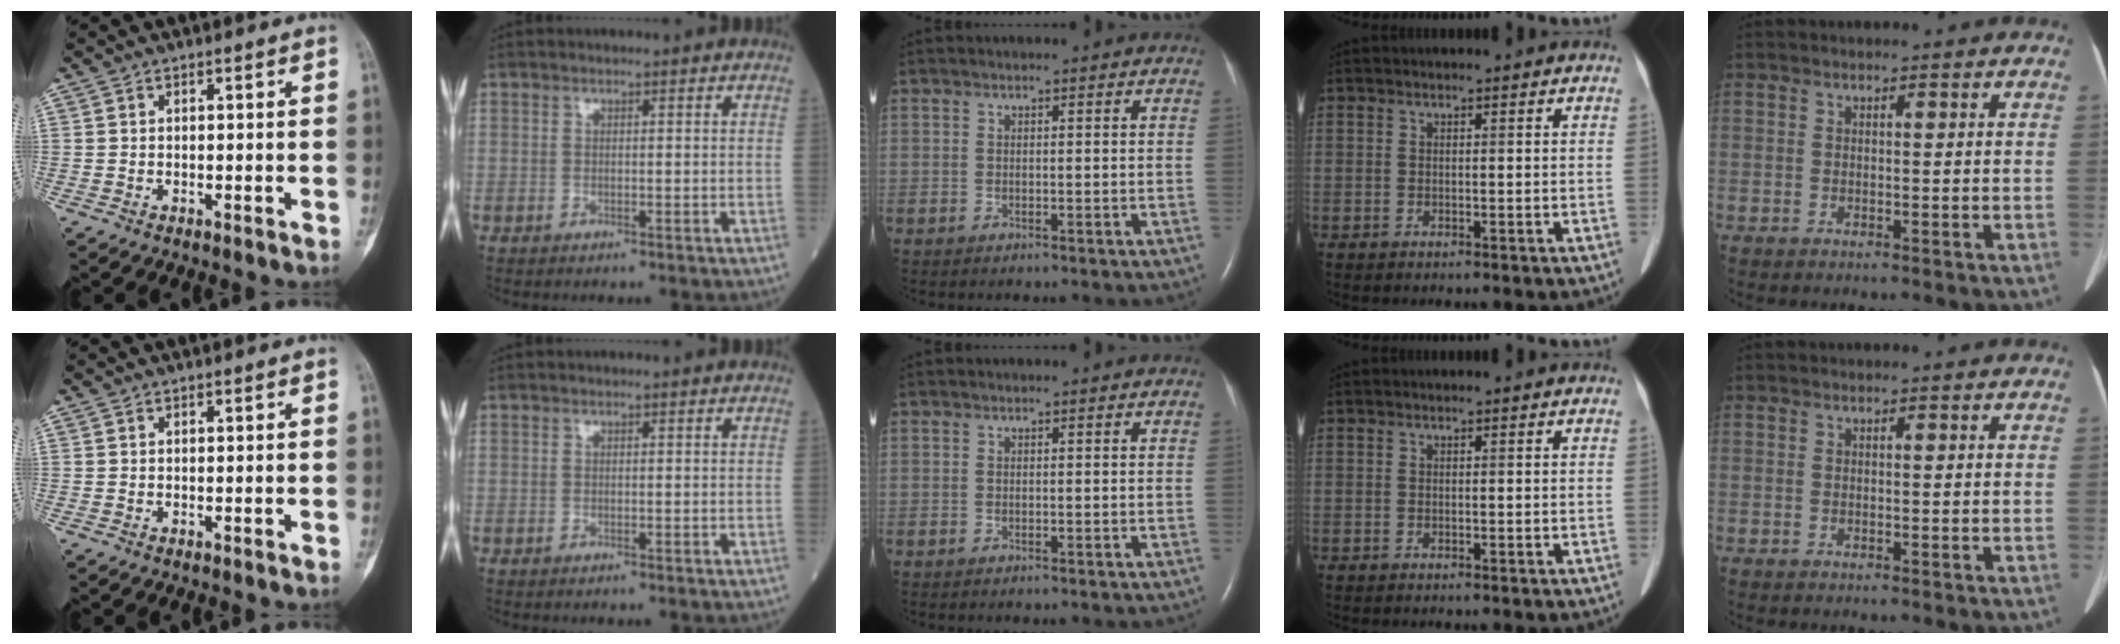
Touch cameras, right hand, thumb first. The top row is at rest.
{}